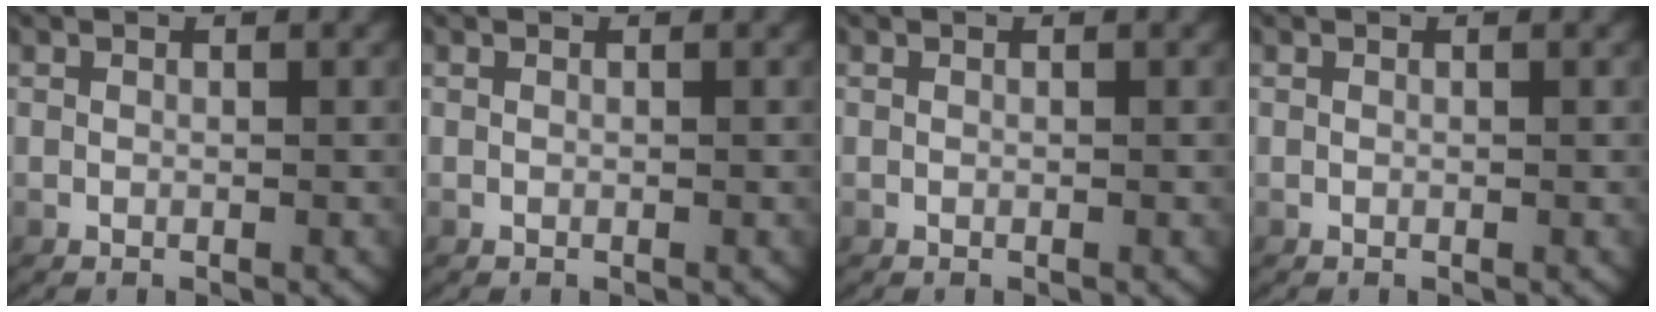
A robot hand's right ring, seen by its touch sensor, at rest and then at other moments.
{"total": 0.0}
{"total": 0.0}
{"total": 0.0}